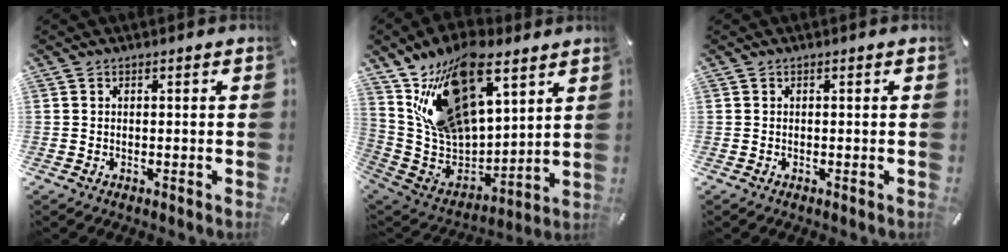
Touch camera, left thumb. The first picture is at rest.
{"total": 21.5, "force": [12.7, 12.3, 12.1], "torque": [-0.216, -0.068, 0.238]}
{"total": 0.0}